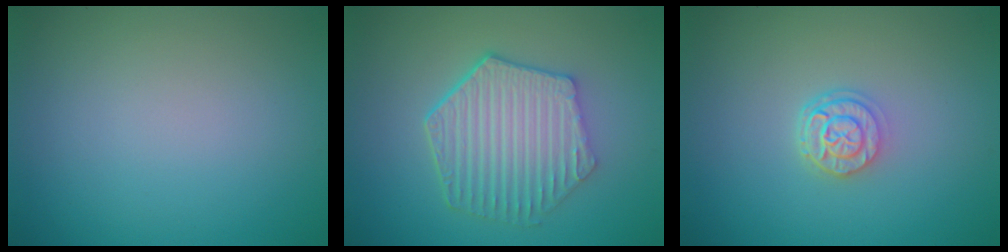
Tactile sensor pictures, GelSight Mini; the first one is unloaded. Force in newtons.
{"total": 6.2, "press": 4.6, "slide": 4.1}
{"total": 2.7, "press": 2.1, "slide": 1.7}